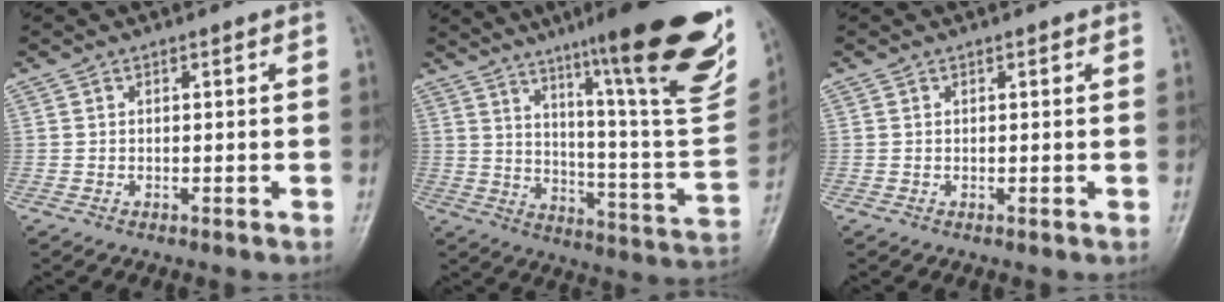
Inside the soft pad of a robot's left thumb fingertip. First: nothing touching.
{"total": 29.9, "force": [18.3, 4.0, 23.3], "torque": [-0.295, -0.074, 0.268]}
{"total": 0.7, "force": [0.4, 0.3, 0.5], "torque": [-0.005, -0.001, 0.004]}